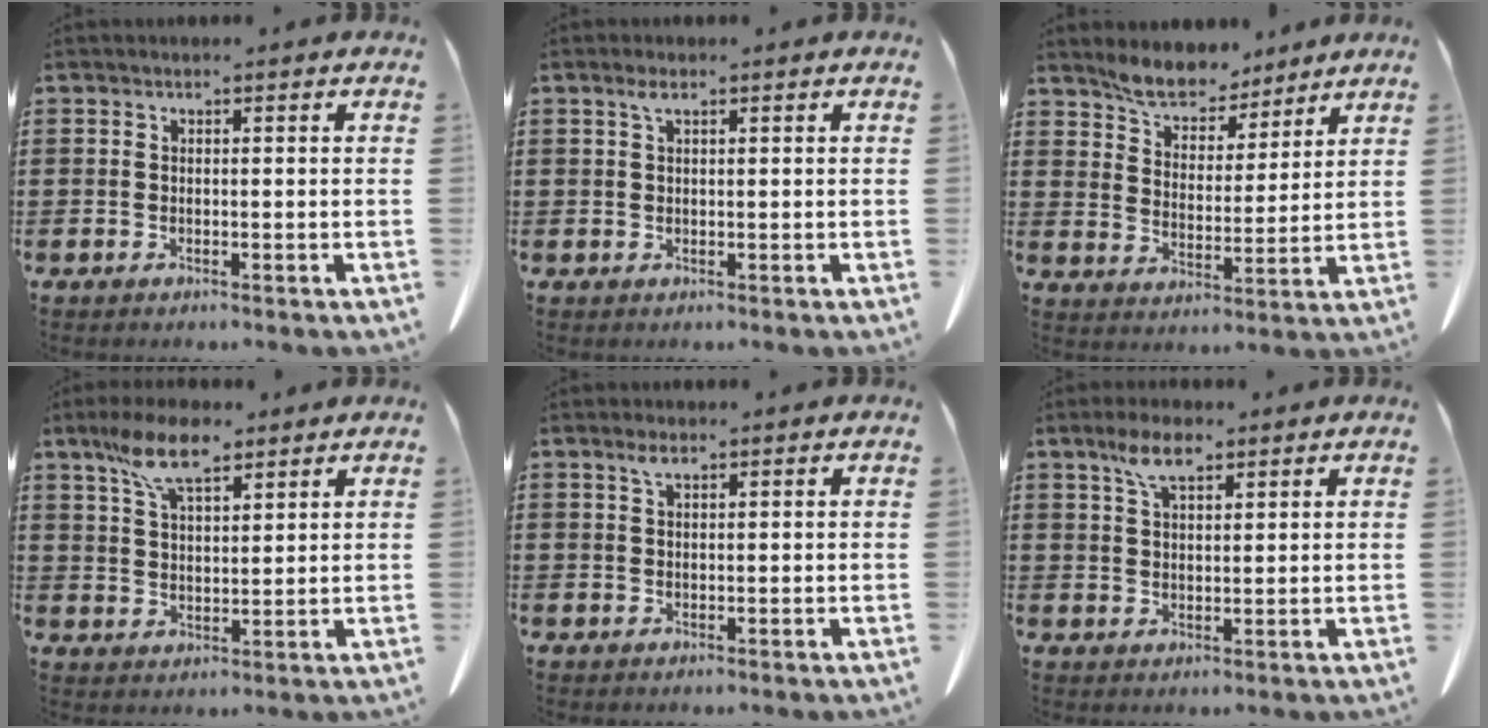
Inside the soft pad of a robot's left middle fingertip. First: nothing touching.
{"total": 1.4, "force": [0.7, 0.5, 1.1], "torque": [-0.025, 0.002, 0.014]}
{"total": 6.7, "force": [6.4, 1.8, 1.1], "torque": [-0.050, -0.029, 0.119]}
{"total": 8.8, "force": [6.0, 3.1, 5.6], "torque": [-0.126, -0.002, 0.111]}
{"total": 1.6, "force": [1.0, 0.6, 1.1], "torque": [-0.026, 0.001, 0.019]}
{"total": 5.4, "force": [3.3, 2.0, 3.7], "torque": [-0.081, 0.006, 0.059]}